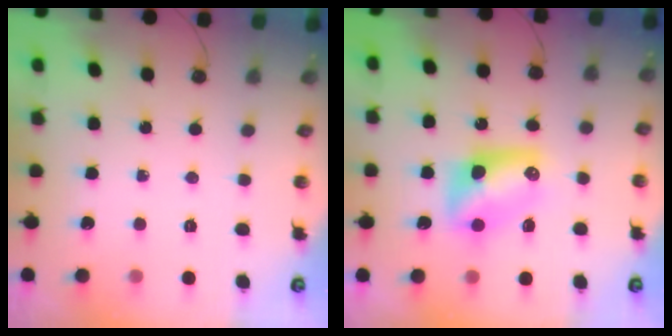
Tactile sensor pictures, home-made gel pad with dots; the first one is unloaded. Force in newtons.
{"total": 9.4, "press": 9.4, "slide": 0.4}